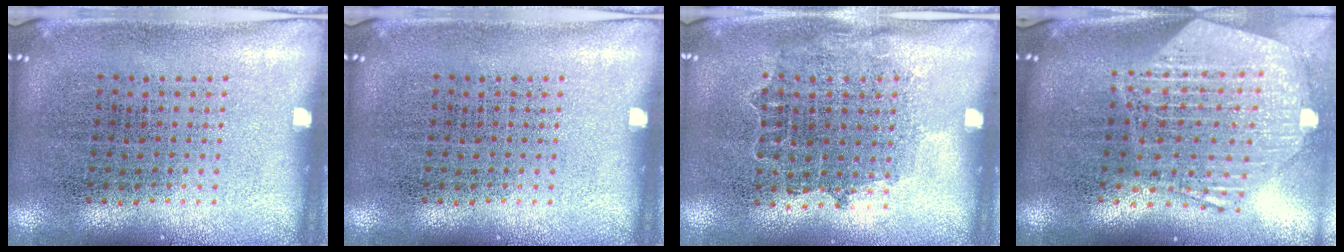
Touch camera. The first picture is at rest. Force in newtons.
{"total": 0.0}
{"total": 0.8, "press": 0.8, "slide": 0.3}
{"total": 2.8, "press": 2.2, "slide": 1.7}